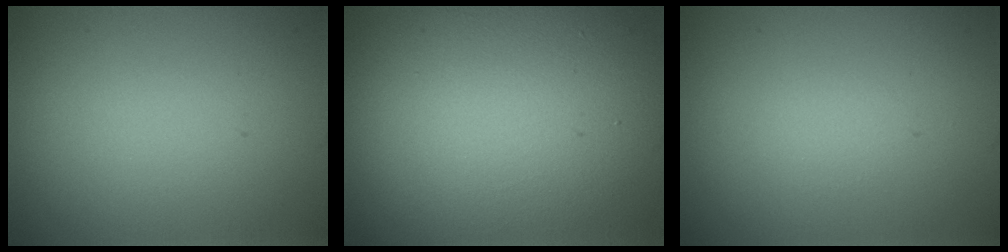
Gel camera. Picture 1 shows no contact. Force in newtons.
{"total": 15.3, "press": 15.3, "slide": 1.1}
{"total": 0.5, "press": 0.5, "slide": 0.1}